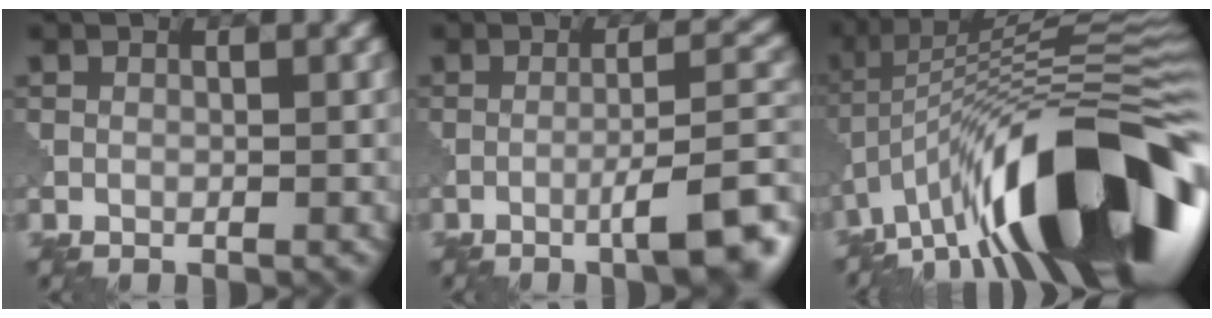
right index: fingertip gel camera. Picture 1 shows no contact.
{"total": 7.0, "force": [-3.4, 1.1, 6.0], "torque": [-0.079, 0.017, -0.058]}
{"total": 17.6, "force": [-7.7, 5.5, 14.8], "torque": [-0.218, 0.040, -0.145]}